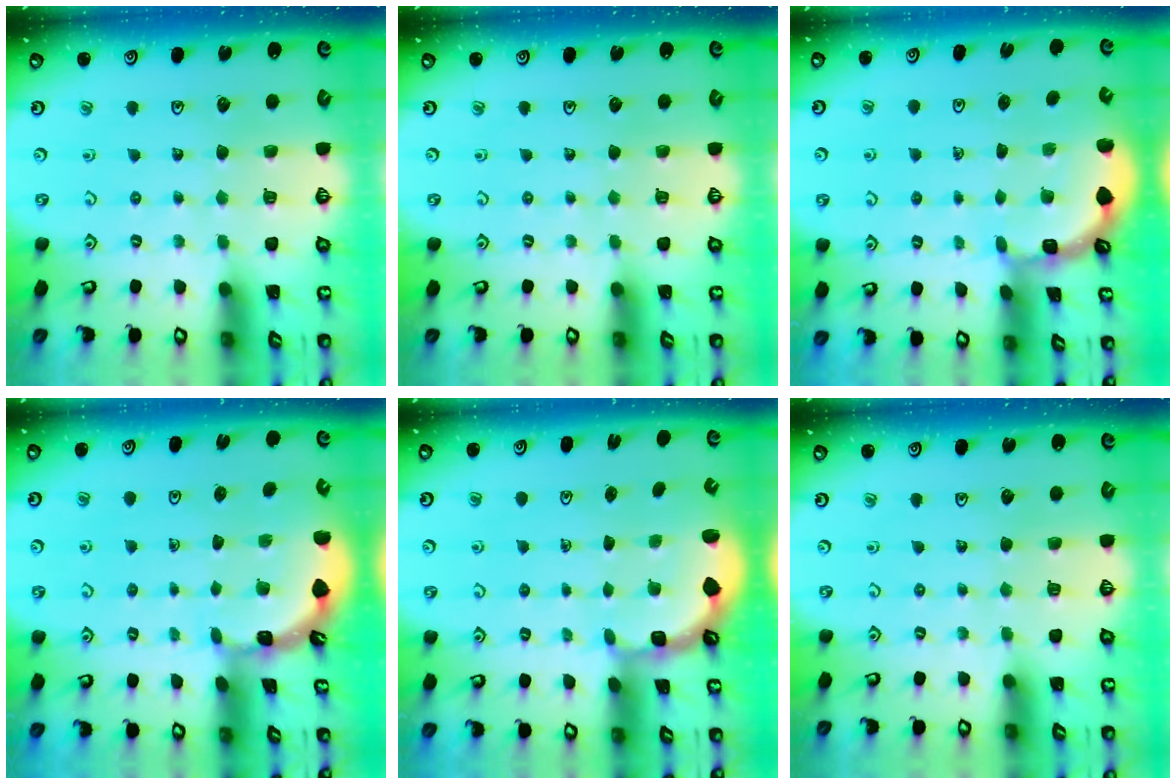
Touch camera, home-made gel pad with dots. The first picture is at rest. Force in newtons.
{"total": 0.0}
{"total": 2.0, "press": 2.0, "slide": 0.2}
{"total": 1.7, "press": 1.7, "slide": 0.1}
{"total": 2.9, "press": 1.9, "slide": 2.2}
{"total": 0.0}